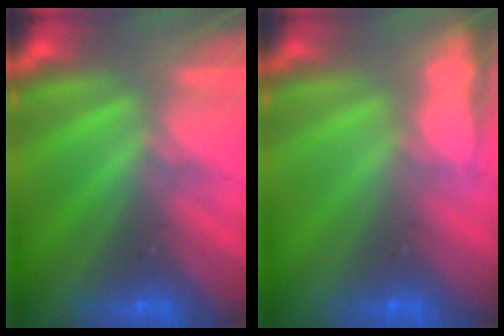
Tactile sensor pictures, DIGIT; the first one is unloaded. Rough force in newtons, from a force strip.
{"total": 5.9}